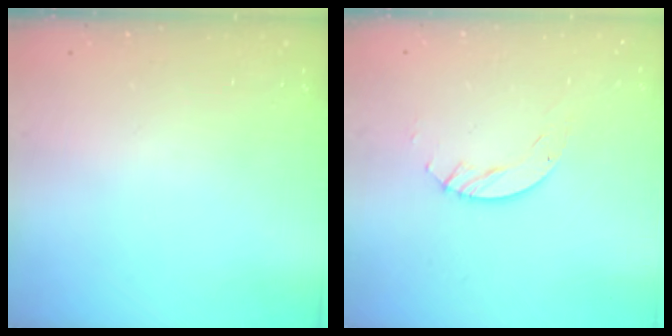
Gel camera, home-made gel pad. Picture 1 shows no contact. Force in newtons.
{"total": 4.0, "press": 4.0, "slide": 0.3}